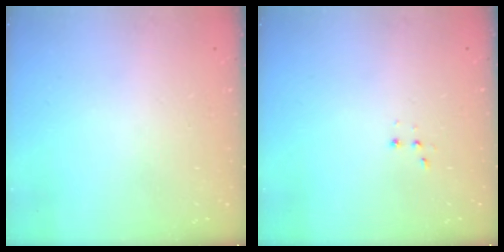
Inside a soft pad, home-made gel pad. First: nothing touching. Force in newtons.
{"total": 2.8, "press": 2.7, "slide": 0.7}